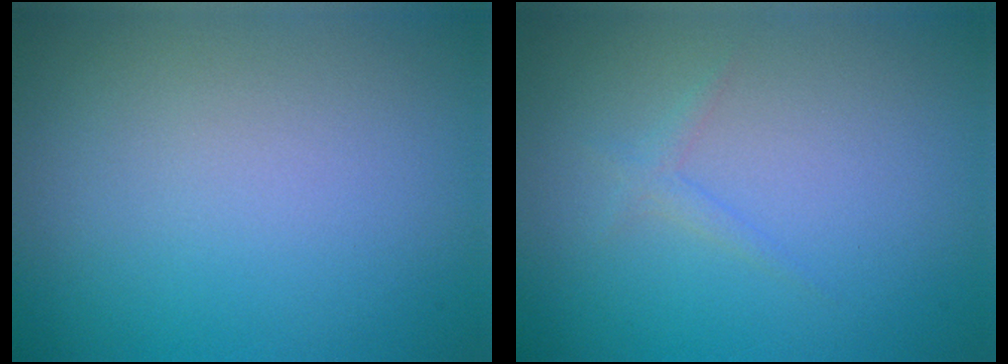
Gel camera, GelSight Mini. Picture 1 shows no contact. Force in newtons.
{"total": 0.8, "press": 0.8, "slide": 0.0}